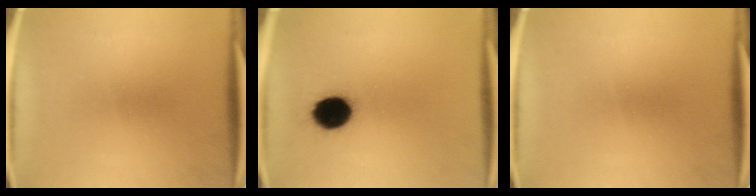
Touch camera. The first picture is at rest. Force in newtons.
{"total": 9.9}
{"total": 0.0}